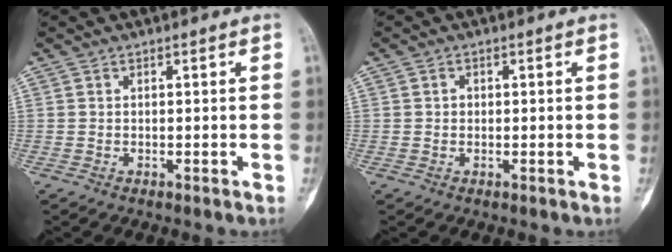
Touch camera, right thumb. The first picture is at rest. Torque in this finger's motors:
{"motor_torque": [-0.21, 0.21, -0.11, -0.08, 0.06]}